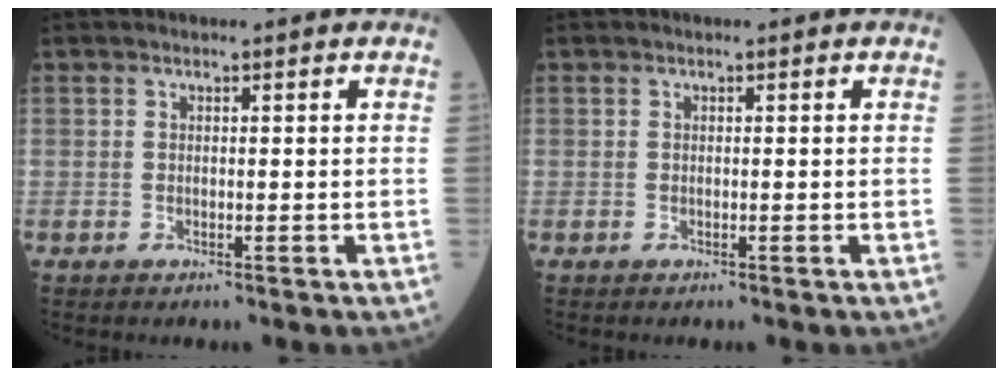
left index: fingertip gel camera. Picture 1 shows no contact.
{"total": 0.0}